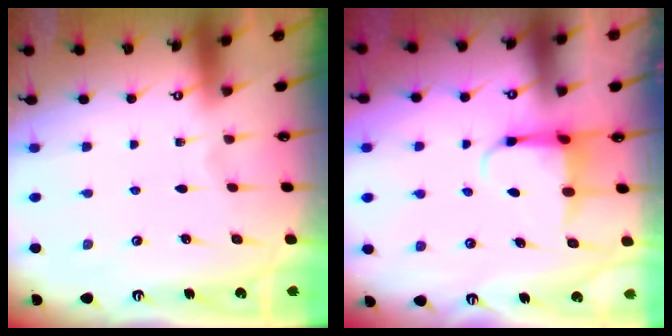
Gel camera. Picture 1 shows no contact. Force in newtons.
{"total": 4.3, "press": 4.2, "slide": 0.7}